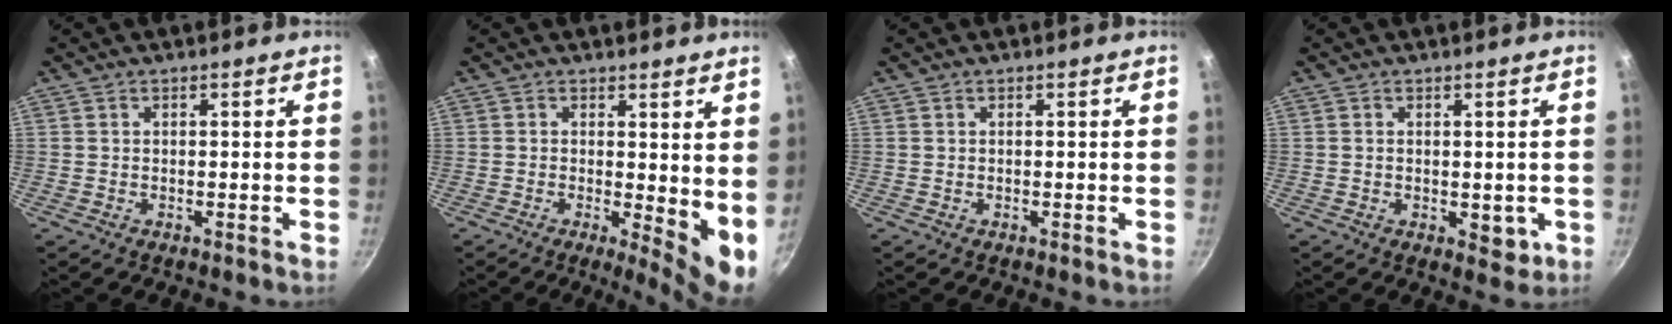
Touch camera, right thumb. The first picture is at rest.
{"total": 7.4, "force": [0.6, 2.8, 6.9], "torque": [-0.089, -0.022, 0.009]}
{"total": 0.0}
{"total": 3.8, "force": [-0.5, 2.2, 3.1], "torque": [-0.039, -0.010, -0.005]}